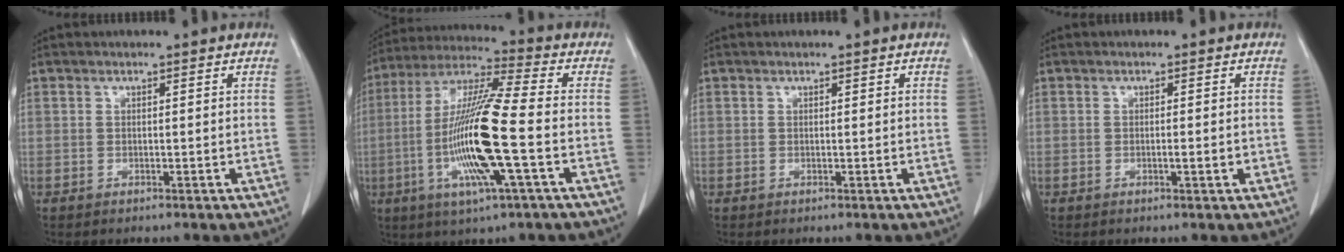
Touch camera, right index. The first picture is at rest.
{"total": 16.5, "force": [-3.5, 0.4, 16.2], "torque": [-0.330, -0.008, -0.071]}
{"total": 0.0}
{"total": 1.4, "force": [-0.3, 0.2, 1.4], "torque": [-0.023, 0.000, -0.002]}